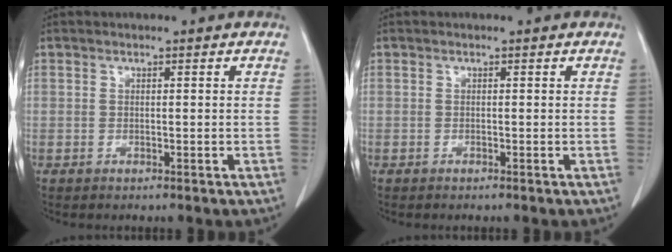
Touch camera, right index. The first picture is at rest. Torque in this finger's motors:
{"motor_torque": [0.07, -0.01, -0.01, 0.00]}